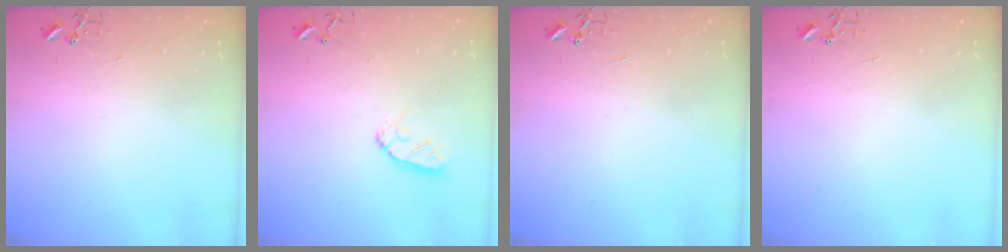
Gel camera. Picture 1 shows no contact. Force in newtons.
{"total": 8.0, "press": 8.0, "slide": 0.5}
{"total": 0.0}
{"total": 0.0}